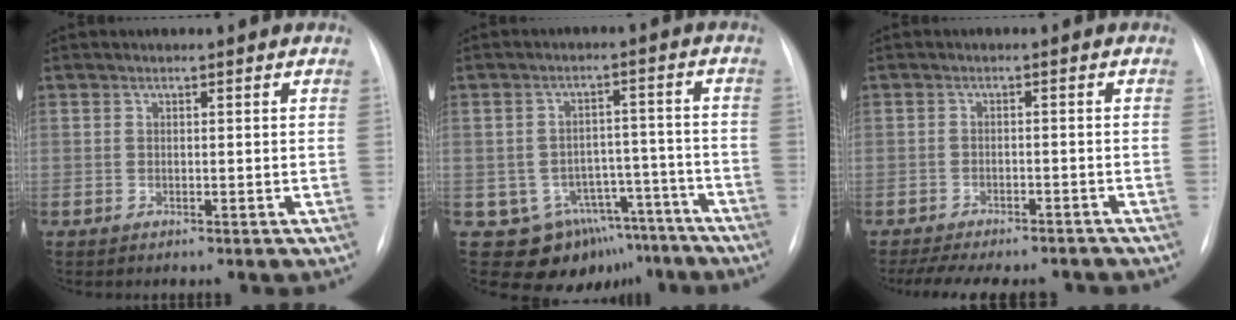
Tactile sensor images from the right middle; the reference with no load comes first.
{"total": 10.6, "force": [-6.7, 7.9, 1.8], "torque": [-0.006, 0.049, -0.079]}
{"total": 12.5, "force": [-10.7, 4.0, 5.0], "torque": [-0.089, 0.003, -0.141]}